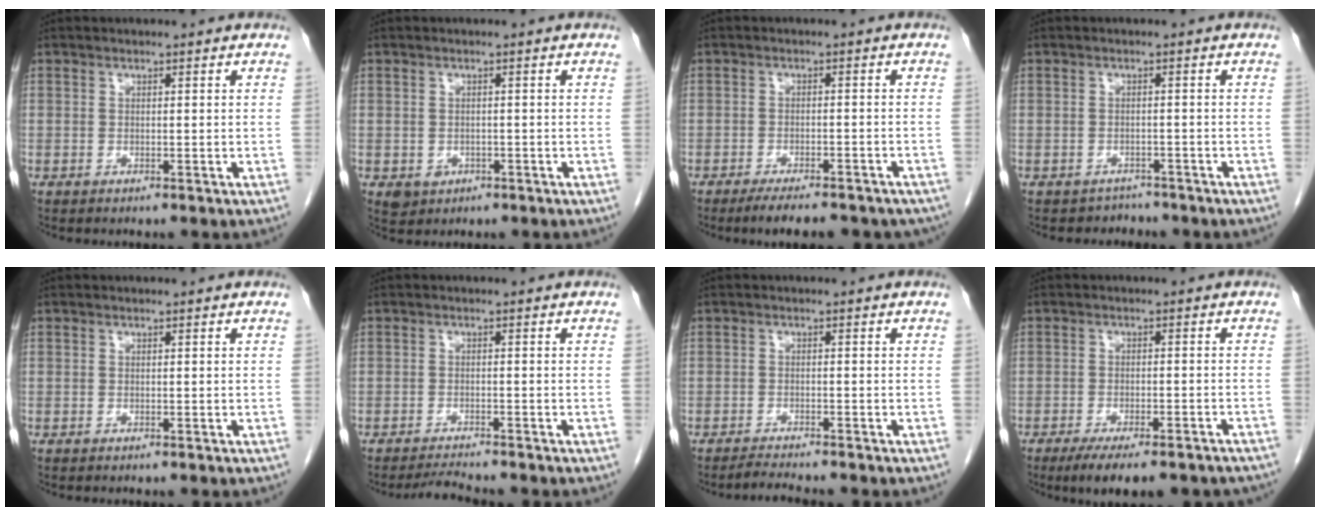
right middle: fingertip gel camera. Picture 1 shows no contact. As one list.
[{"total": 2.7, "force": [-1.0, 2.4, 0.8], "torque": [-0.014, 0.001, -0.005]}, {"total": 11.4, "force": [-9.6, 3.1, 5.4], "torque": [-0.064, 0.002, -0.118]}, {"total": 2.6, "force": [-2.2, 1.3, -0.7], "torque": [0.004, 0.005, -0.033]}, {"total": 0.0}, {"total": 2.4, "force": [-2.3, -0.6, 0.2], "torque": [-0.011, -0.016, -0.039]}, {"total": 2.6, "force": [-2.5, -0.4, 0.7], "torque": [-0.020, -0.013, -0.044]}, {"total": 12.4, "force": [-10.0, 2.9, 6.8], "torque": [-0.081, -0.008, -0.131]}]